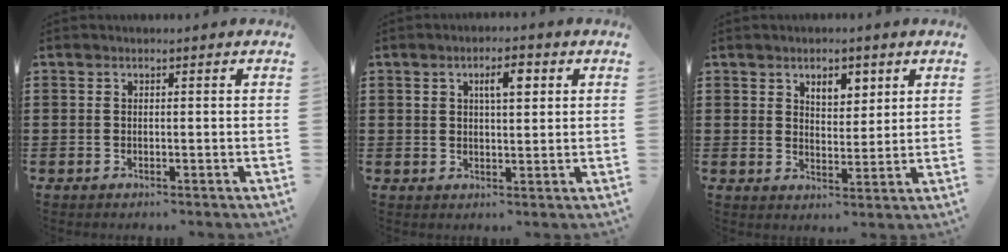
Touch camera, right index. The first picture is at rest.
{"total": 4.0, "force": [1.5, 1.5, 3.4], "torque": [-0.048, 0.002, 0.018]}
{"total": 4.2, "force": [2.6, 2.4, 2.3], "torque": [-0.038, 0.005, 0.043]}